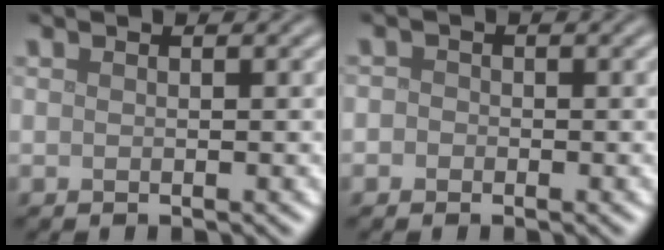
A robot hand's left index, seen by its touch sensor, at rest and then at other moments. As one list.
[{"total": 1.2, "force": [-0.1, 1.1, 0.4], "torque": [0.002, 0.001, -0.015]}]